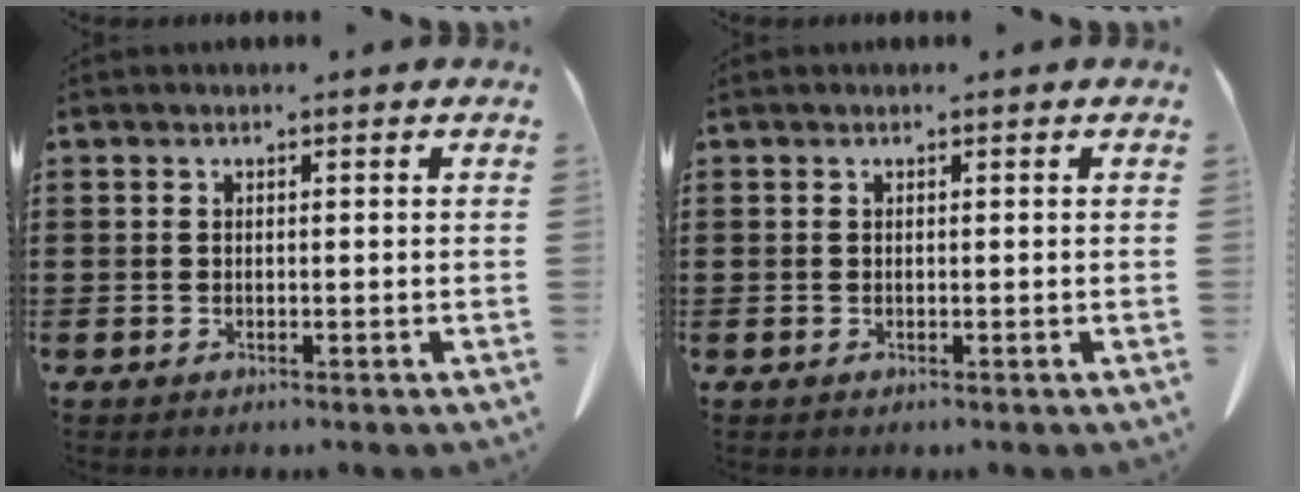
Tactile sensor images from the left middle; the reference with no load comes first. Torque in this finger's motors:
{"motor_torque": [0.61, 0.35, 0.19, 0.05]}